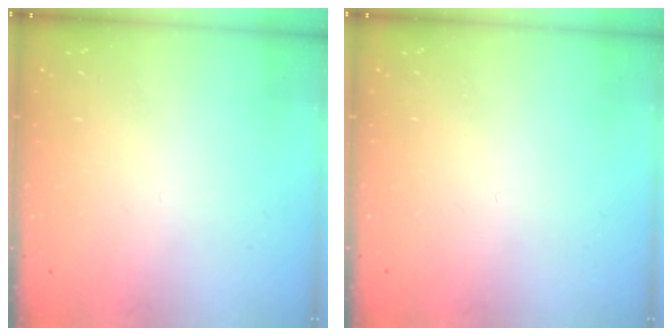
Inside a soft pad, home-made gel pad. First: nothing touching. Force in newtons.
{"total": 0.0}